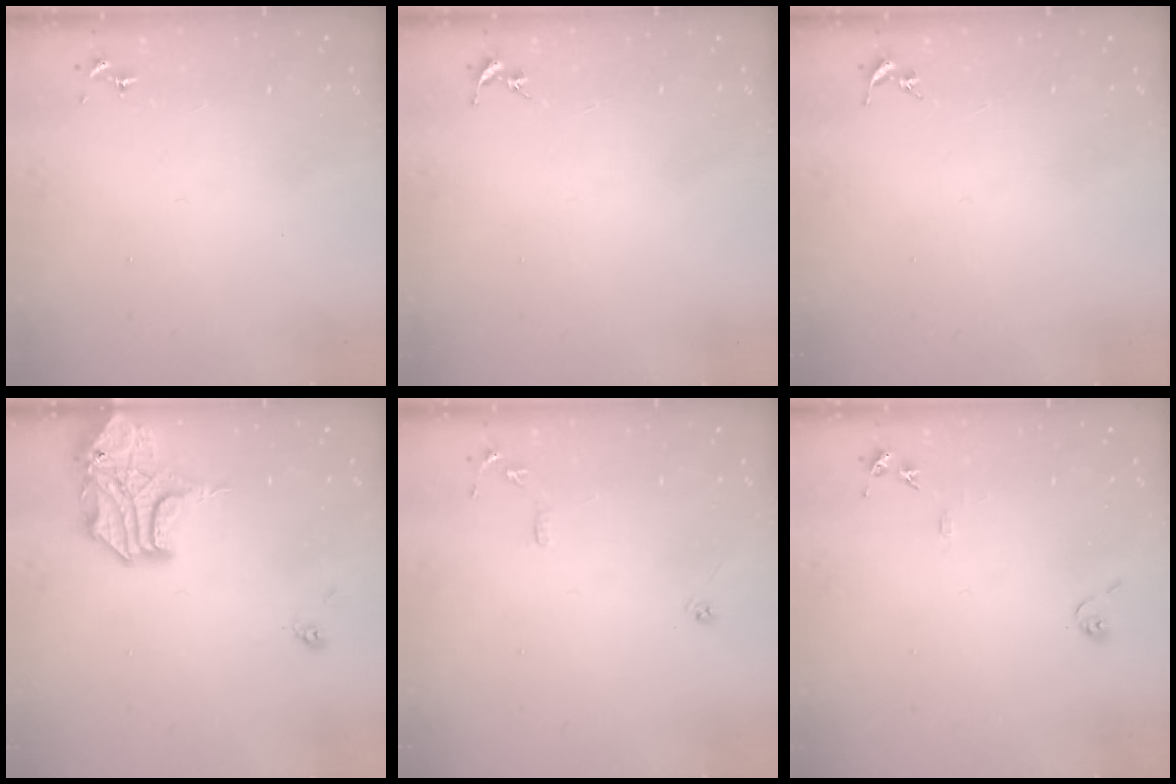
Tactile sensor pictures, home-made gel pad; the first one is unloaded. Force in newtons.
{"total": 0.0}
{"total": 0.0}
{"total": 15.2, "press": 15.1, "slide": 2.2}
{"total": 7.9, "press": 7.9, "slide": 0.8}
{"total": 7.9, "press": 7.9, "slide": 0.8}